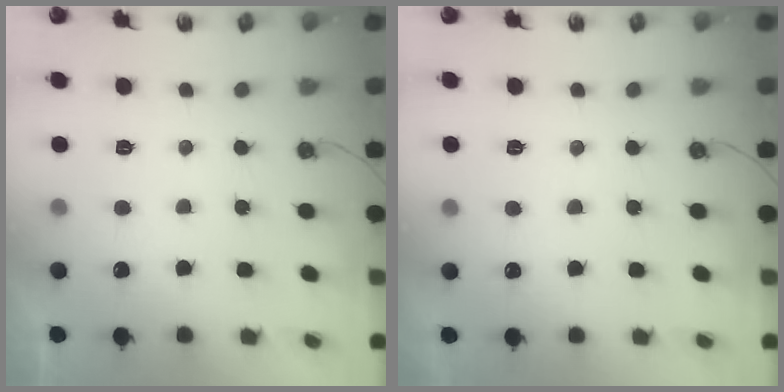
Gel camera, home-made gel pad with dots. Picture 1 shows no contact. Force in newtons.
{"total": 4.0, "press": 3.9, "slide": 0.6}